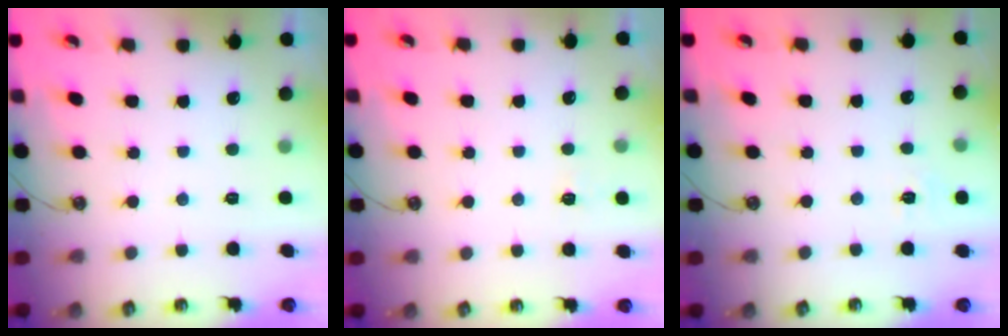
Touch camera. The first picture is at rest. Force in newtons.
{"total": 2.5, "press": 2.4, "slide": 0.4}
{"total": 6.1, "press": 6.1, "slide": 0.6}